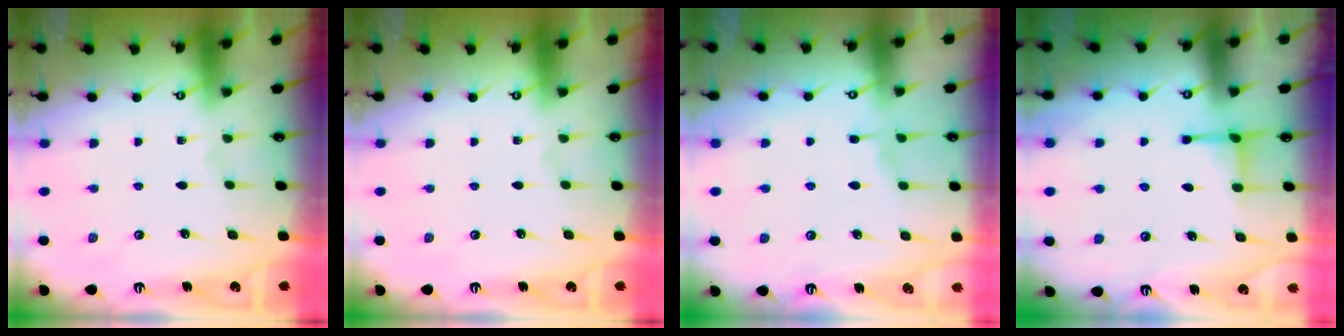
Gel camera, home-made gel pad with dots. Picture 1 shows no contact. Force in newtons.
{"total": 0.0}
{"total": 4.0, "press": 3.9, "slide": 0.5}
{"total": 2.5, "press": 2.3, "slide": 0.8}